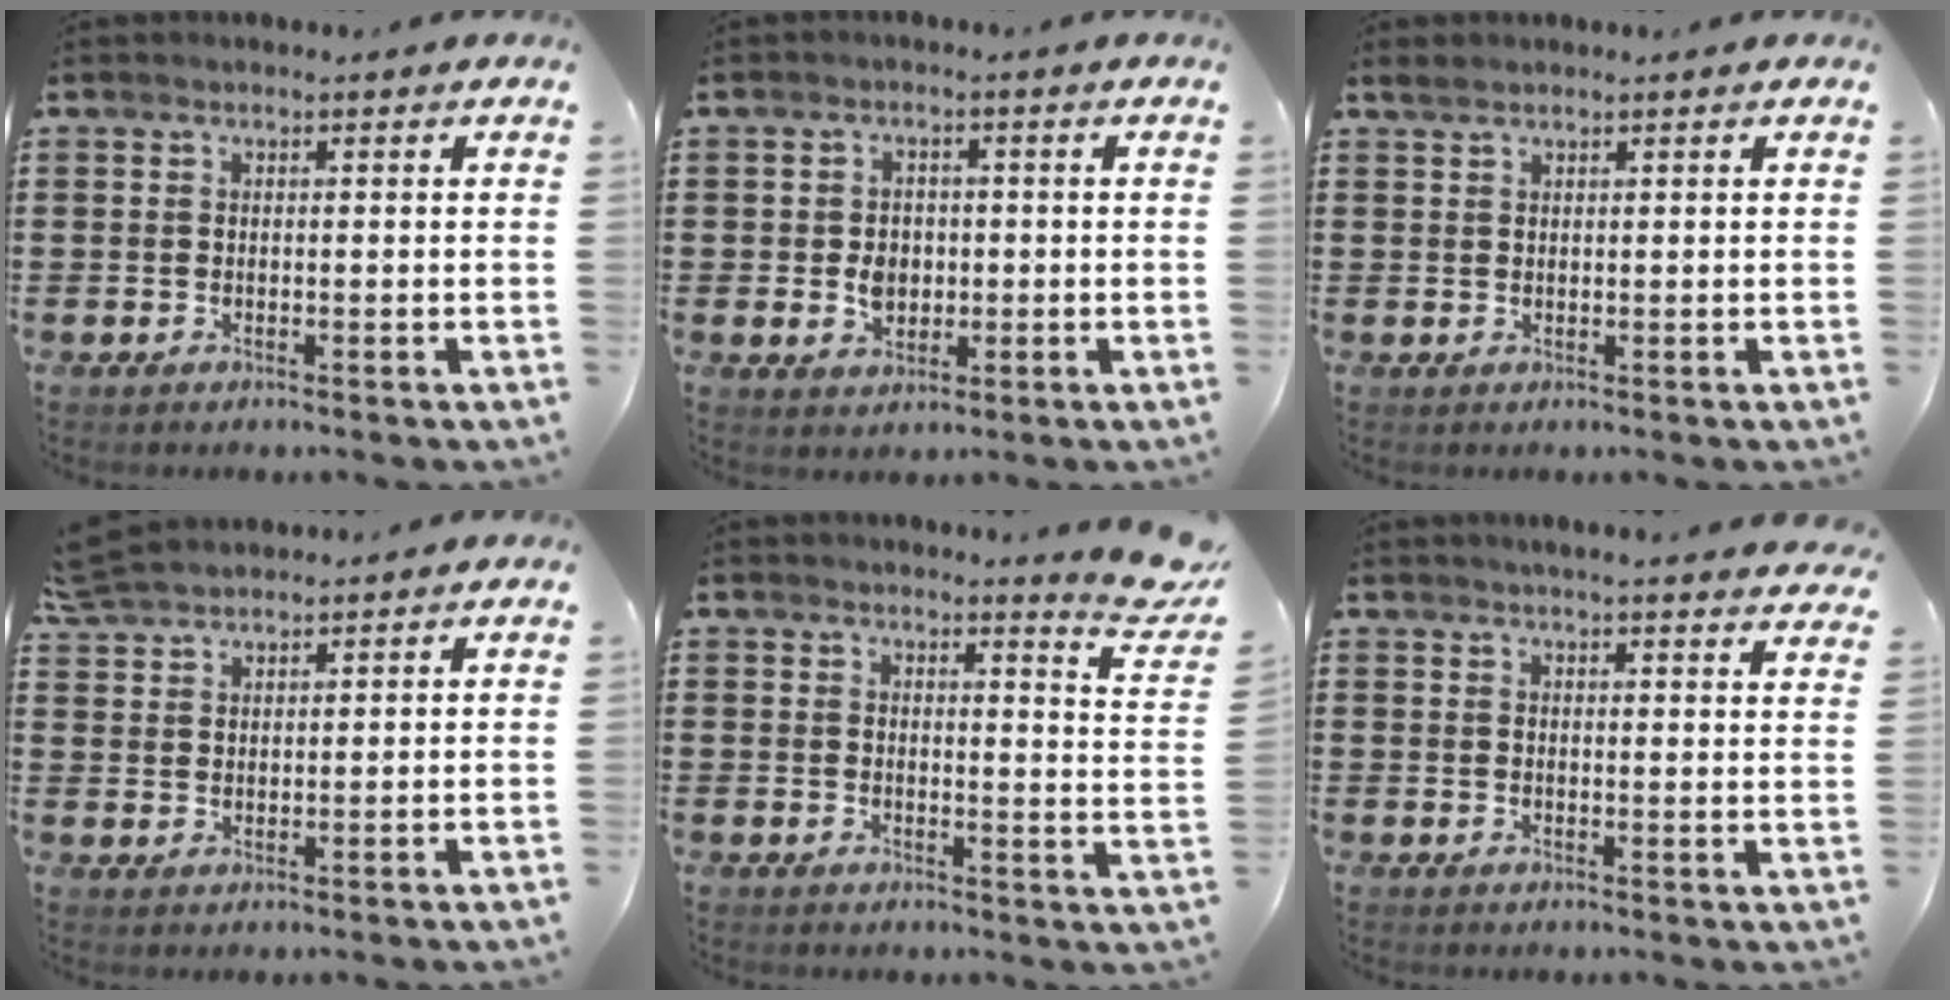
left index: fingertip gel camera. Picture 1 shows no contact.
{"total": 3.5, "force": [-0.2, 2.8, 2.1], "torque": [-0.039, 0.003, -0.007]}
{"total": 1.0, "force": [0.8, 0.2, 0.4], "torque": [-0.010, 0.001, 0.016]}
{"total": 4.4, "force": [4.2, 0.7, 0.9], "torque": [-0.031, -0.004, 0.081]}
{"total": 4.8, "force": [4.3, -0.8, 2.0], "torque": [-0.033, -0.033, 0.070]}
{"total": 3.1, "force": [3.0, -0.6, 0.3], "torque": [-0.016, -0.012, 0.055]}